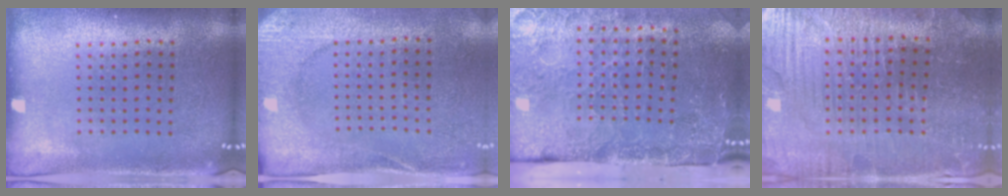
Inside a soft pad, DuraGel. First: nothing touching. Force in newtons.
{"total": 2.6, "press": 2.4, "slide": 1.0}
{"total": 4.9, "press": 3.7, "slide": 3.2}
{"total": 3.7, "press": 3.7, "slide": 0.4}